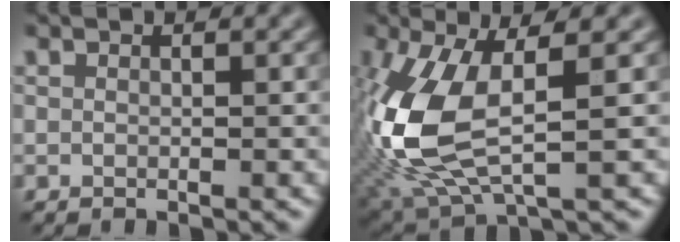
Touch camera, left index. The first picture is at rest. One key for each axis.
{"total": 10.2, "fx": 0.0, "fy": 4.6, "fz": 9.1, "tx": -0.228, "ty": -0.011, "tz": 0.005}